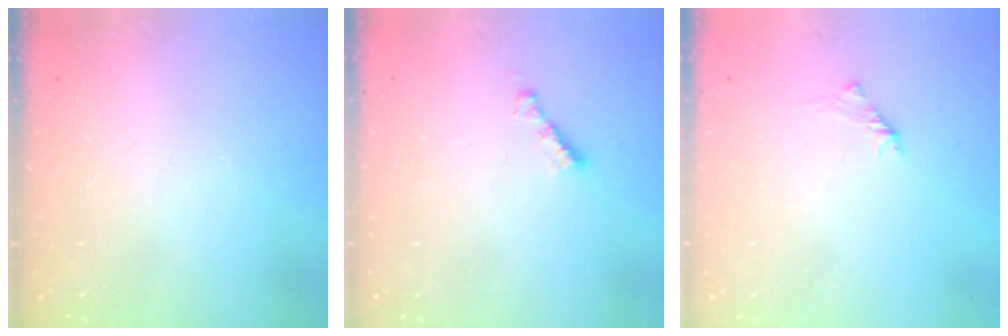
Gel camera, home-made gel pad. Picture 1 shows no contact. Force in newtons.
{"total": 2.7, "press": 2.7, "slide": 0.3}
{"total": 2.0, "press": 1.9, "slide": 0.6}